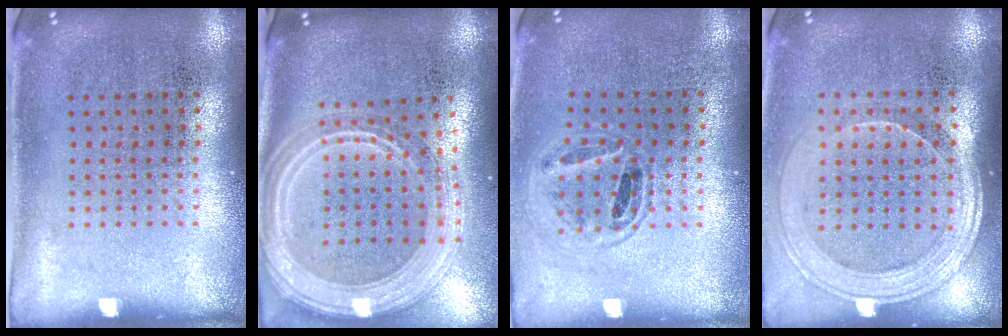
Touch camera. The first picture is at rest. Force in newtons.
{"total": 3.0, "press": 2.5, "slide": 1.7}
{"total": 0.9, "press": 0.9, "slide": 0.1}
{"total": 1.9, "press": 1.7, "slide": 0.8}